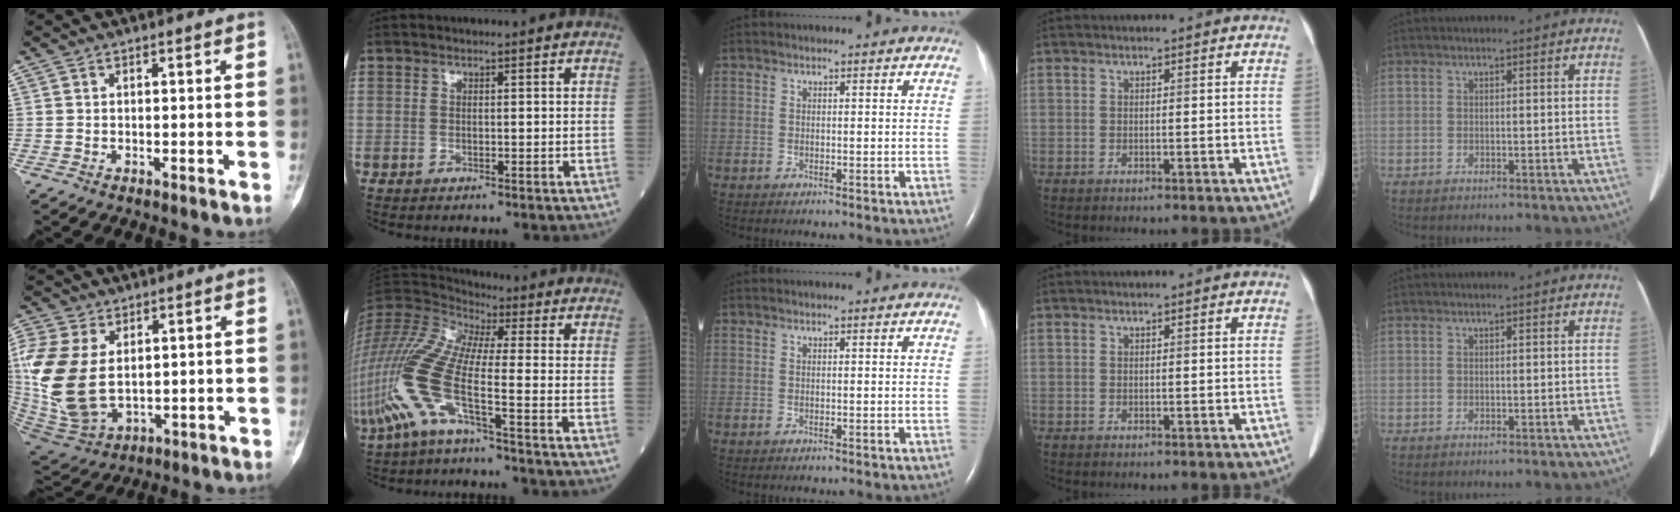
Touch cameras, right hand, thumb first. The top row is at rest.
{"thumb": {"total": 18.1, "force": [2.5, 11.5, 13.7], "torque": [-0.318, -0.019, 0.065]}, "index": {"total": 15.7, "force": [-5.6, 2.1, 14.6], "torque": [-0.338, -0.002, -0.112]}}